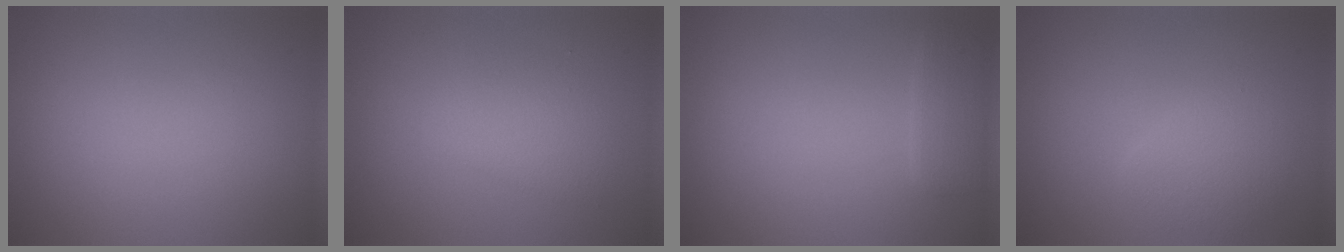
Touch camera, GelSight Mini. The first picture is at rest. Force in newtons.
{"total": 2.3, "press": 2.3, "slide": 0.0}
{"total": 1.8, "press": 1.8, "slide": 0.1}
{"total": 2.6, "press": 2.6, "slide": 0.0}